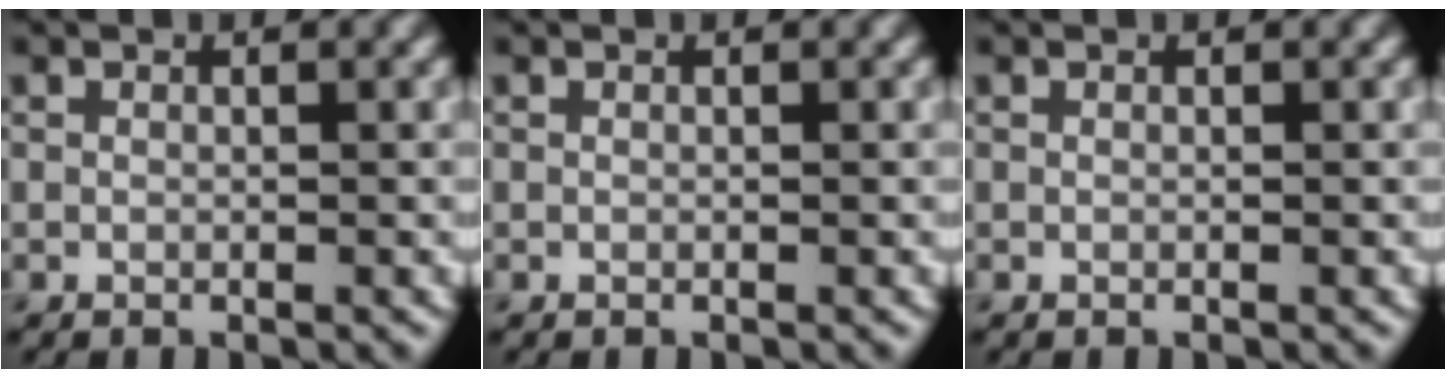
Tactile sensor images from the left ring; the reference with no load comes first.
{"total": 0.0}
{"total": 0.0}